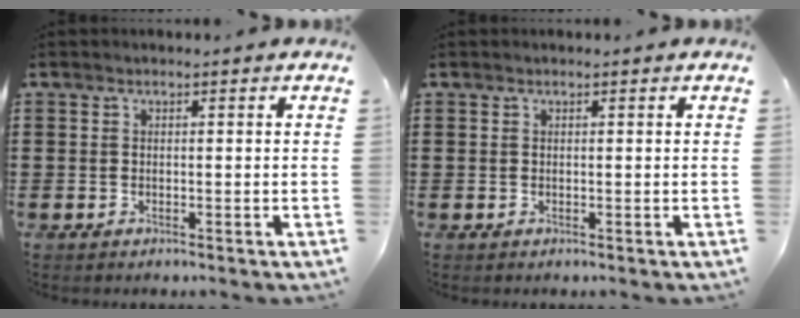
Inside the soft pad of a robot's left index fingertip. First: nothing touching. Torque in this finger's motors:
{"motor_torque": [2.14, 0.00, -0.11, -0.03]}